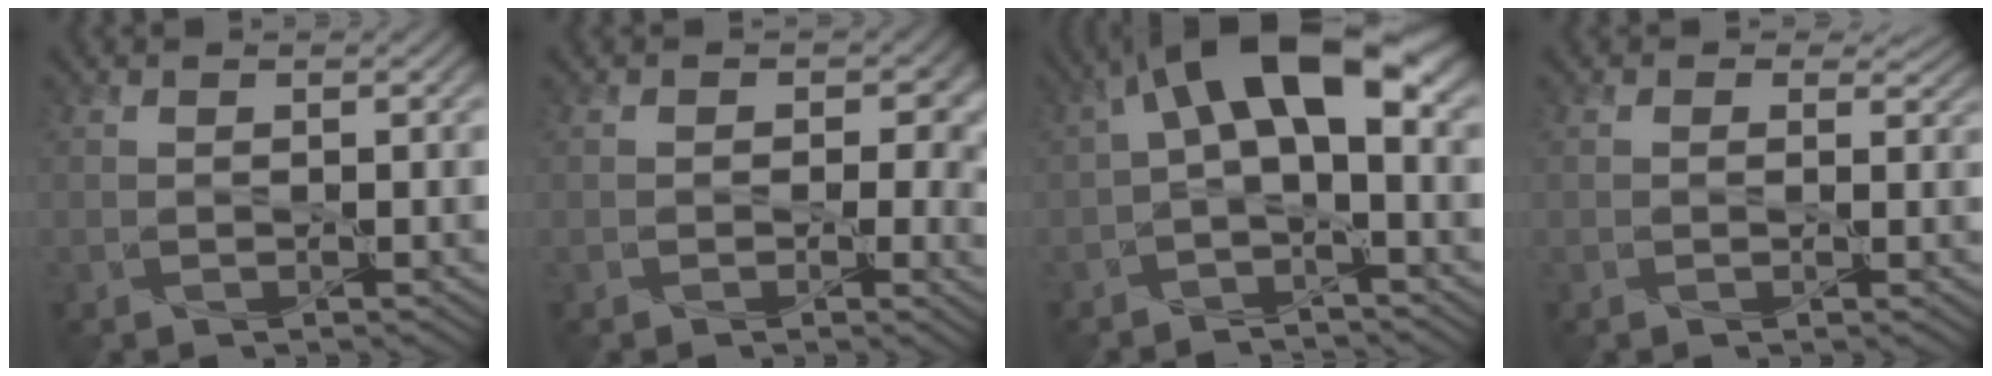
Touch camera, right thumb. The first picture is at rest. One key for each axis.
{"total": 5.5, "fx": 0.2, "fy": 4.4, "fz": 3.3, "tx": -0.023, "ty": -0.005, "tz": -0.002}
{"total": 10.5, "fx": 1.3, "fy": 4.6, "fz": 9.3, "tx": -0.165, "ty": 0.022, "tz": 0.012}
{"total": 1.8, "fx": 0.9, "fy": 1.5, "fz": 0.6, "tx": -0.014, "ty": -0.009, "tz": 0.003}